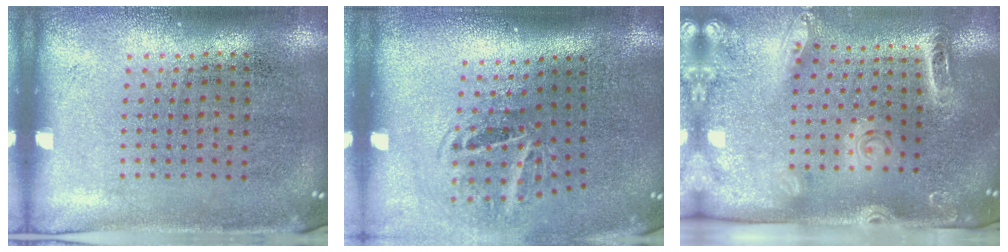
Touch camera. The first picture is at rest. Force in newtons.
{"total": 1.9, "press": 1.3, "slide": 1.4}
{"total": 2.6, "press": 2.0, "slide": 1.6}